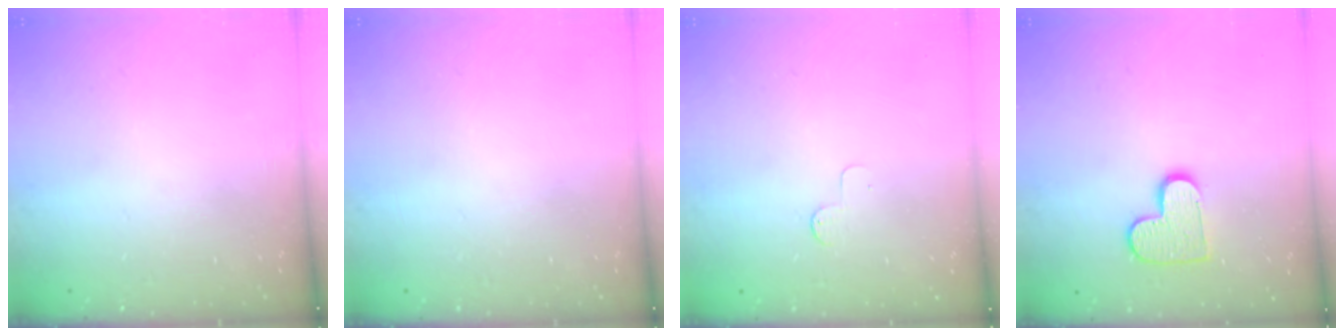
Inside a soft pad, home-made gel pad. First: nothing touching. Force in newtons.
{"total": 0.0}
{"total": 2.6, "press": 2.6, "slide": 0.3}
{"total": 10.0, "press": 10.0, "slide": 0.6}